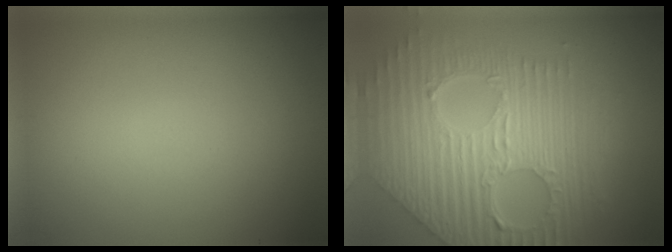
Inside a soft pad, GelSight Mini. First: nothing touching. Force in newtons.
{"total": 9.8, "press": 6.7, "slide": 7.1}